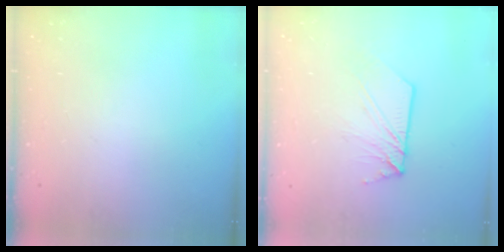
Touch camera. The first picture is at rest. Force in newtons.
{"total": 5.5, "press": 5.5, "slide": 0.1}